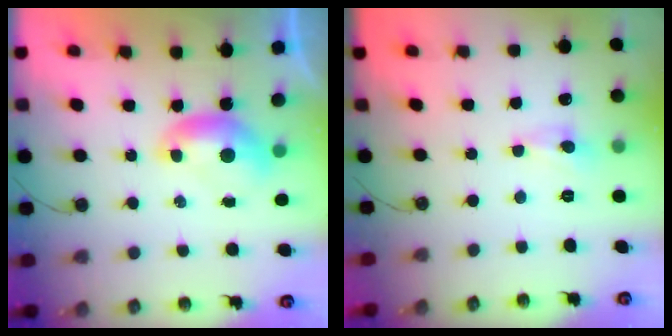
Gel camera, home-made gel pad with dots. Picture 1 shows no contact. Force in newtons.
{"total": 1.4, "press": 1.2, "slide": 0.6}